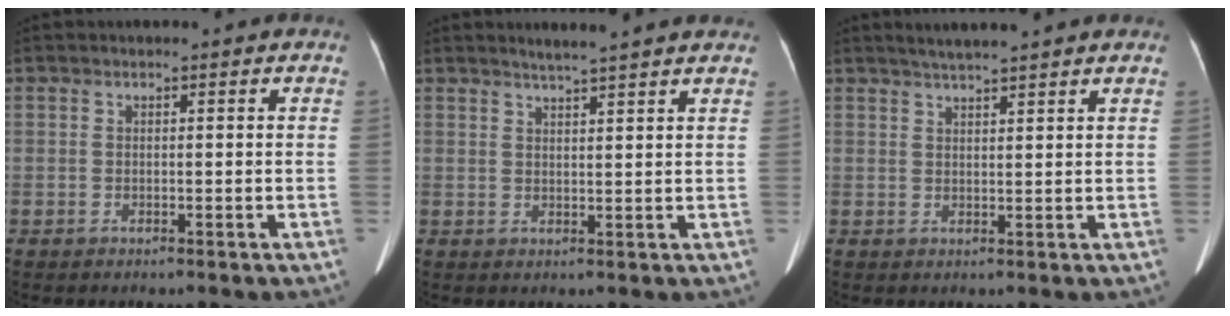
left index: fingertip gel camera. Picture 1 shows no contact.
{"total": 6.3, "force": [5.6, -0.3, 2.9], "torque": [-0.048, 0.014, 0.069]}
{"total": 5.0, "force": [4.4, -0.4, 2.4], "torque": [-0.040, 0.020, 0.067]}